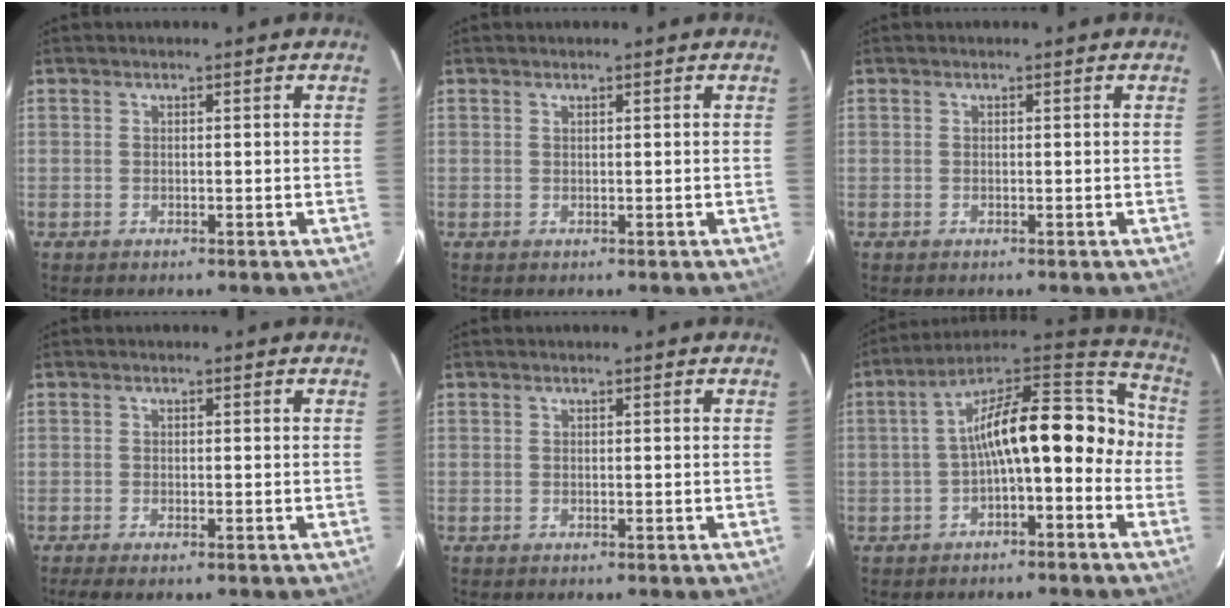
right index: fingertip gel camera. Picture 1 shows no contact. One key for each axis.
{"total": 0.0}
{"total": 0.0}
{"total": 1.9, "fx": -1.3, "fy": 0.3, "fz": 1.3, "tx": -0.030, "ty": -0.005, "tz": -0.024}
{"total": 0.0}
{"total": 15.2, "fx": -3.5, "fy": 6.1, "fz": 13.5, "tx": -0.213, "ty": 0.045, "tz": -0.062}